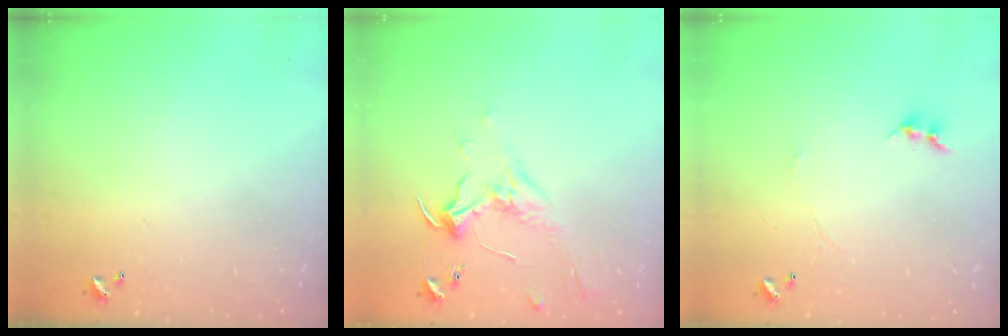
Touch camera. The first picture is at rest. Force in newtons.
{"total": 1.8, "press": 1.7, "slide": 0.7}
{"total": 0.7, "press": 0.4, "slide": 0.6}